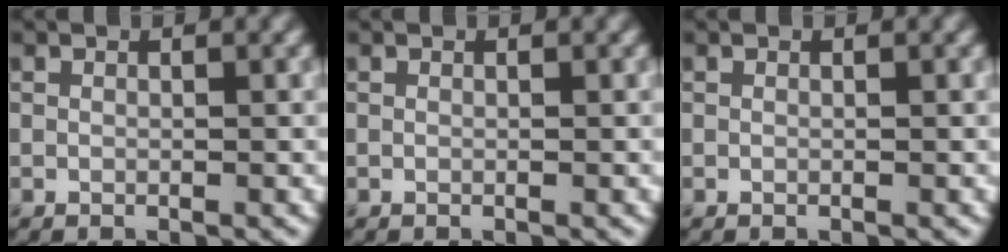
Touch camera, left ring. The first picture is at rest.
{"total": 0.0}
{"total": 0.0}